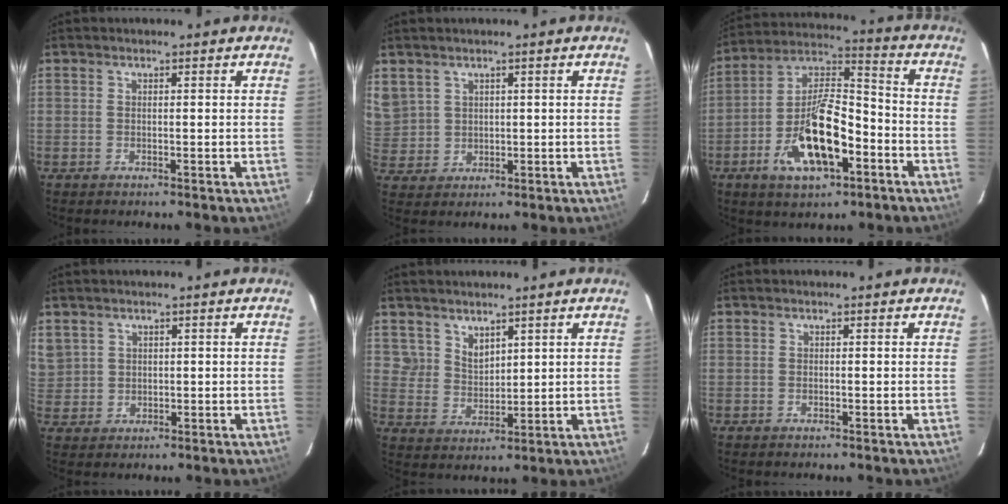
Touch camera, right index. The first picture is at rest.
{"total": 7.8, "force": [3.4, 6.8, 1.9], "torque": [-0.048, 0.018, 0.089]}
{"total": 16.4, "force": [-6.8, 6.8, 13.3], "torque": [-0.260, 0.012, -0.118]}
{"total": 5.8, "force": [2.3, 5.2, 1.1], "torque": [-0.022, 0.012, 0.059]}
{"total": 5.0, "force": [3.9, 3.0, 0.9], "torque": [-0.005, 0.004, 0.079]}
{"total": 0.0}